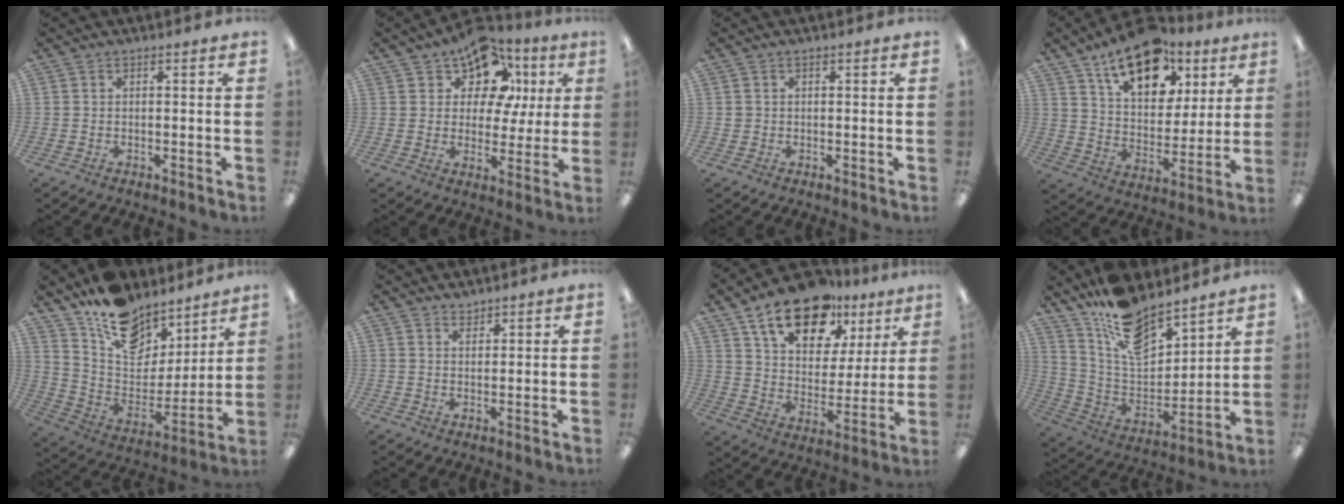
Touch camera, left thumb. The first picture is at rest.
{"total": 13.3, "force": [8.3, 8.2, 6.4], "torque": [-0.119, -0.042, 0.154]}
{"total": 1.0, "force": [0.2, 0.9, 0.1], "torque": [-0.001, 0.004, 0.003]}
{"total": 18.4, "force": [11.9, 9.9, 9.9], "torque": [-0.155, -0.057, 0.207]}
{"total": 16.7, "force": [11.9, 9.9, 6.3], "torque": [-0.117, -0.081, 0.220]}
{"total": 1.7, "force": [1.6, 0.5, 0.0], "torque": [0.007, -0.006, 0.030]}
{"total": 18.5, "force": [12.5, 9.9, 9.4], "torque": [-0.153, -0.065, 0.221]}
{"total": 15.4, "force": [12.3, 6.4, 6.8], "torque": [-0.130, -0.084, 0.223]}